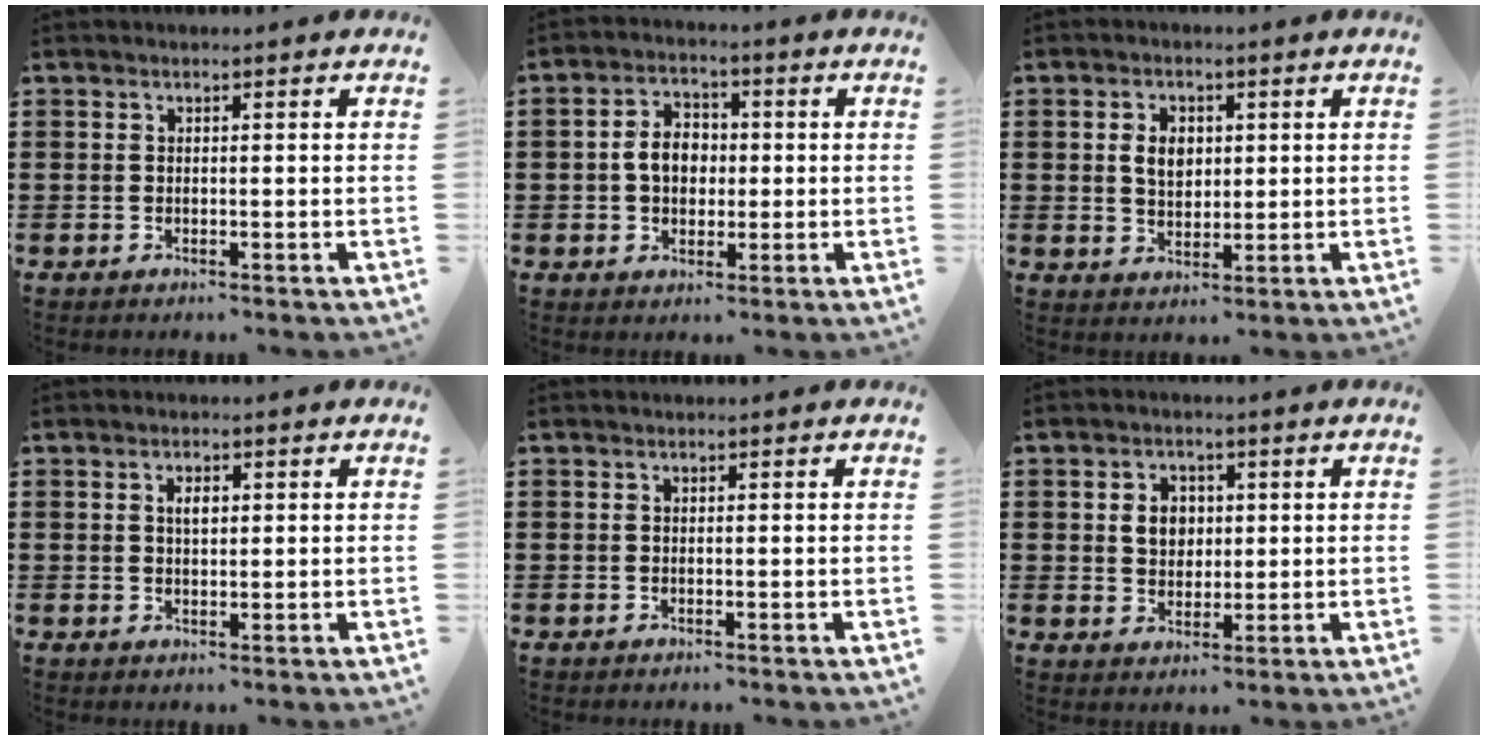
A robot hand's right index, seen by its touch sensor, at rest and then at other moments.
{"total": 4.8, "force": [-0.2, 3.5, 3.3], "torque": [-0.078, 0.010, -0.009]}
{"total": 3.9, "force": [0.8, 2.7, 2.7], "torque": [-0.053, 0.008, 0.011]}
{"total": 1.6, "force": [0.5, 0.7, 1.4], "torque": [-0.029, 0.005, 0.008]}
{"total": 0.0}
{"total": 3.8, "force": [0.7, 3.1, 2.0], "torque": [-0.042, 0.008, 0.008]}